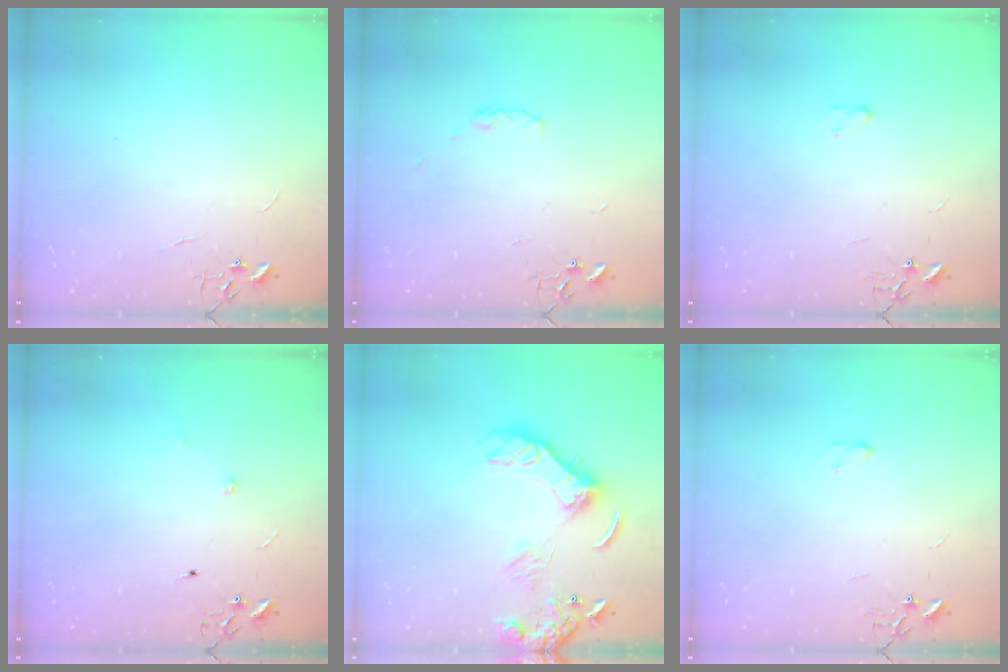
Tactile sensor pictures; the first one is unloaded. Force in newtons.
{"total": 3.5, "press": 3.5, "slide": 0.5}
{"total": 2.9, "press": 2.8, "slide": 0.4}
{"total": 4.6, "press": 4.4, "slide": 1.0}
{"total": 13.6, "press": 13.4, "slide": 1.8}
{"total": 2.9, "press": 2.8, "slide": 0.4}